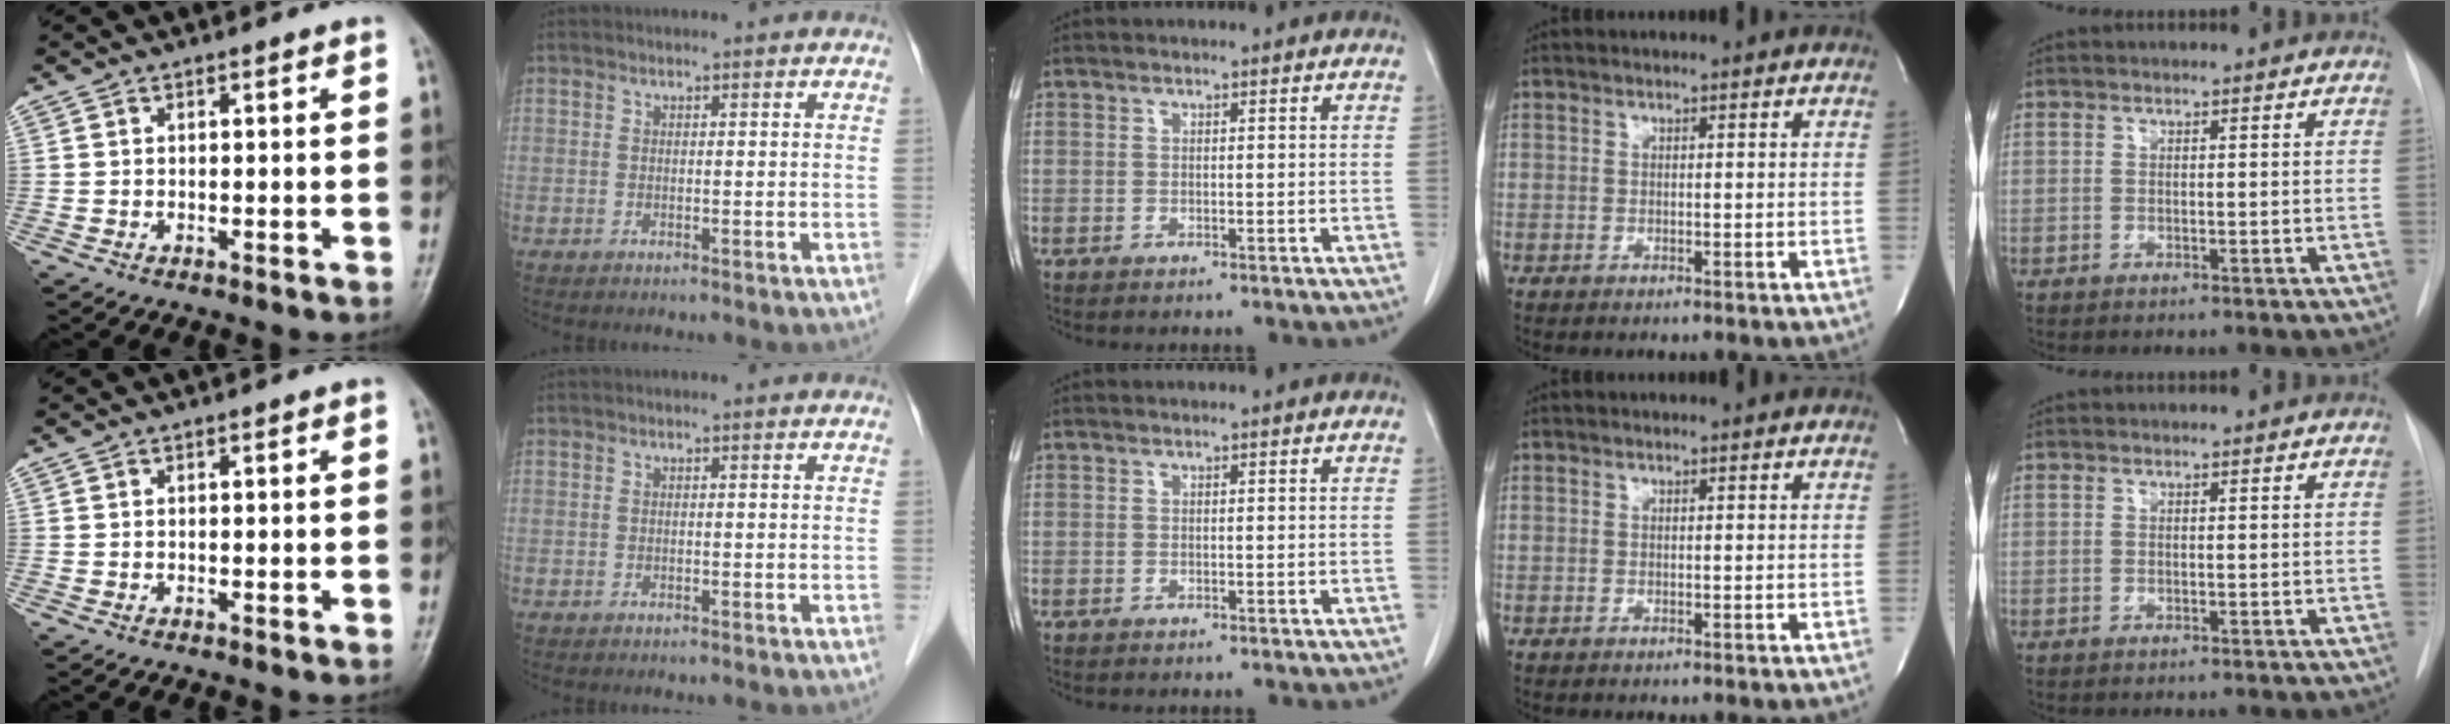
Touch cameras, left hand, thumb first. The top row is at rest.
{}